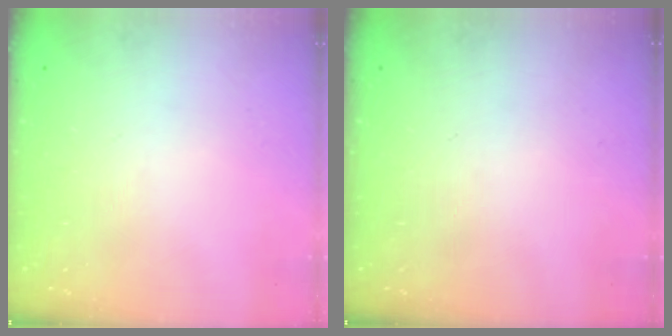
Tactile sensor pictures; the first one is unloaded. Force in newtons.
{"total": 0.0}